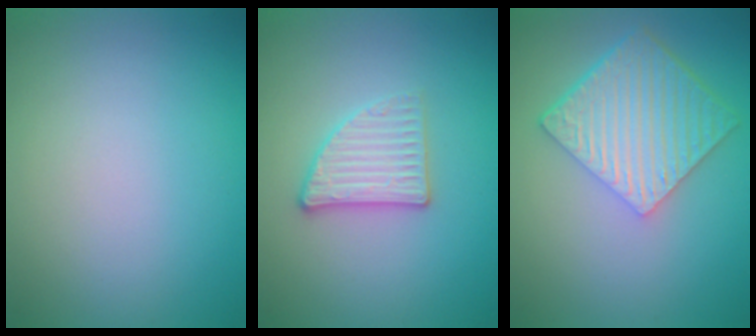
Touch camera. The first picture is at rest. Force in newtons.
{"total": 3.0, "press": 2.8, "slide": 1.2}
{"total": 6.9, "press": 4.9, "slide": 4.8}